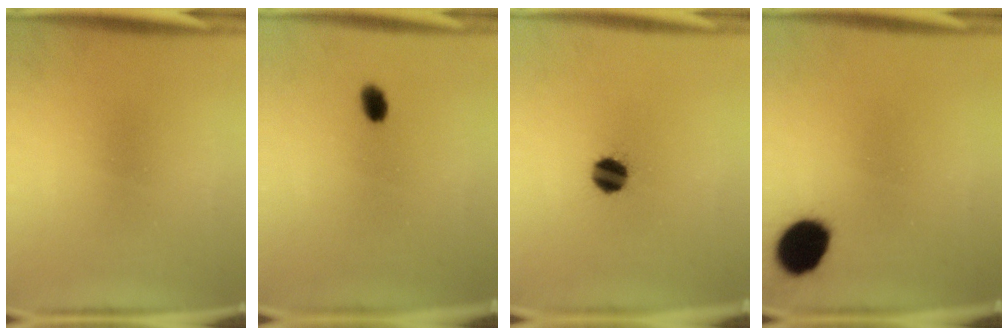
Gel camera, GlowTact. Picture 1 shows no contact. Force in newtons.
{"total": 2.5}
{"total": 6.4}
{"total": 9.8}